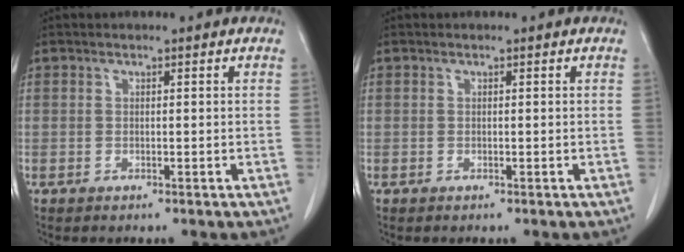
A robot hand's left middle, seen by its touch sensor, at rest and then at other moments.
{"total": 0.0}